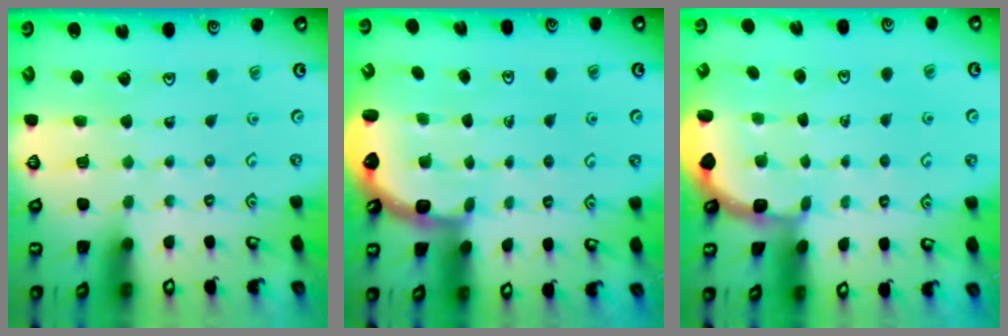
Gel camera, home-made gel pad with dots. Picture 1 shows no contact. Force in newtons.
{"total": 2.6, "press": 2.2, "slide": 1.4}
{"total": 1.7, "press": 1.4, "slide": 0.9}